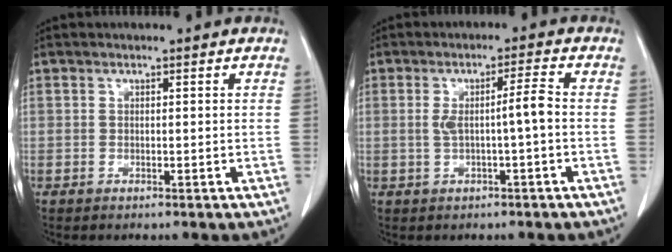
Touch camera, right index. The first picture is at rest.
{"total": 4.3, "force": [-0.4, -0.1, 4.3], "torque": [-0.076, 0.013, -0.001]}